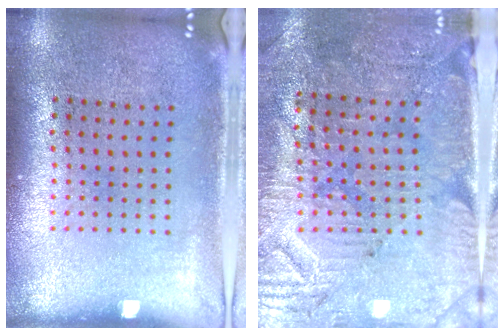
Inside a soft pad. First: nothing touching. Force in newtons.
{"total": 3.3, "press": 3.0, "slide": 1.3}